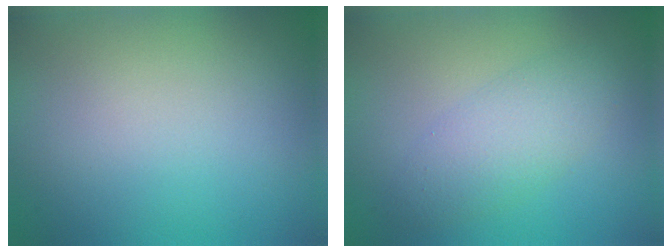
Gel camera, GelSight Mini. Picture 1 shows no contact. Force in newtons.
{"total": 2.3, "press": 2.3, "slide": 0.2}